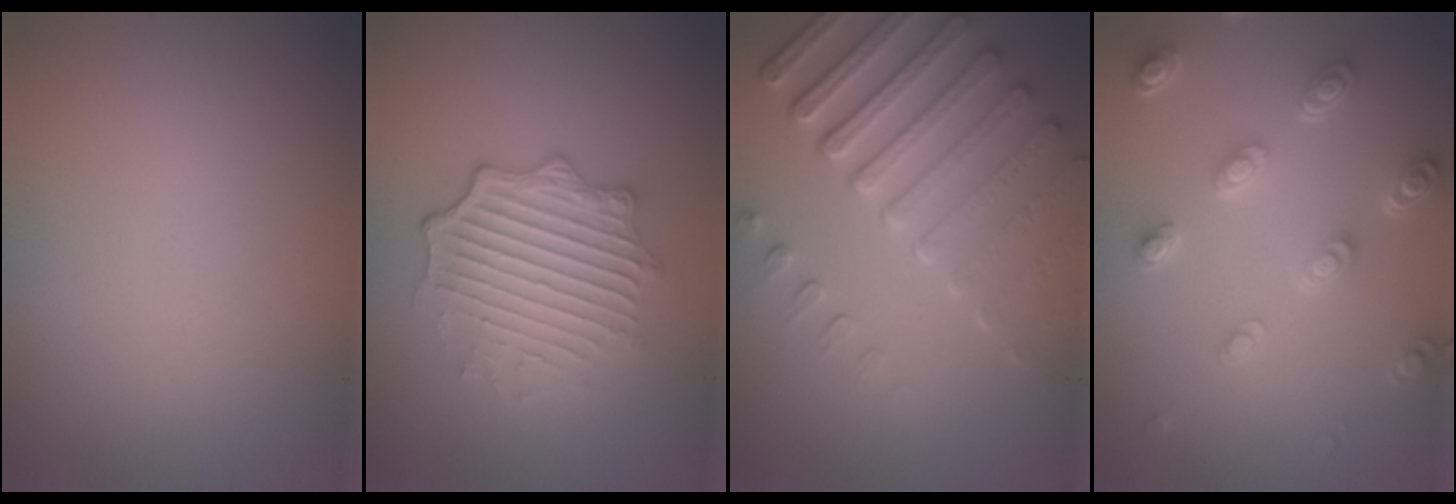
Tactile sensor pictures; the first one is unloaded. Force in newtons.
{"total": 5.0, "press": 4.2, "slide": 2.8}
{"total": 7.6, "press": 5.7, "slide": 5.1}
{"total": 4.8, "press": 3.6, "slide": 3.1}